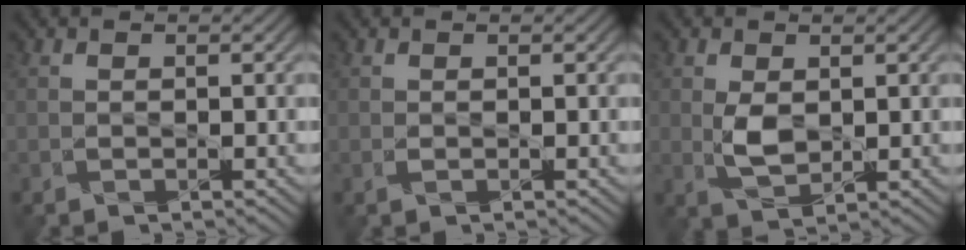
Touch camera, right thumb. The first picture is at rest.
{"total": 0.0}
{"total": 2.8, "force": [0.4, 1.6, 2.3], "torque": [-0.052, -0.004, 0.011]}